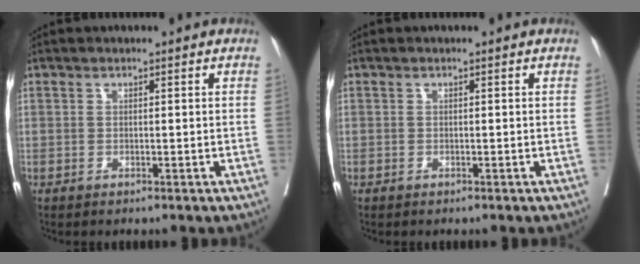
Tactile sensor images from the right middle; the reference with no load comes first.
{"total": 0.0}